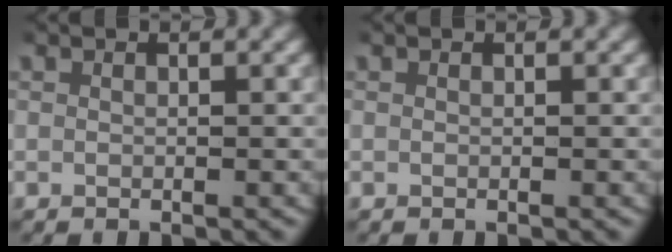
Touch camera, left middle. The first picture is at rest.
{"total": 0.0}